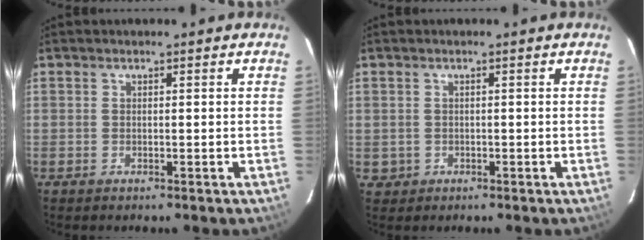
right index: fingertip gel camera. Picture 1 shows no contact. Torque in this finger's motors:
{"motor_torque": [-0.43, 0.23, -1.05, -0.21]}